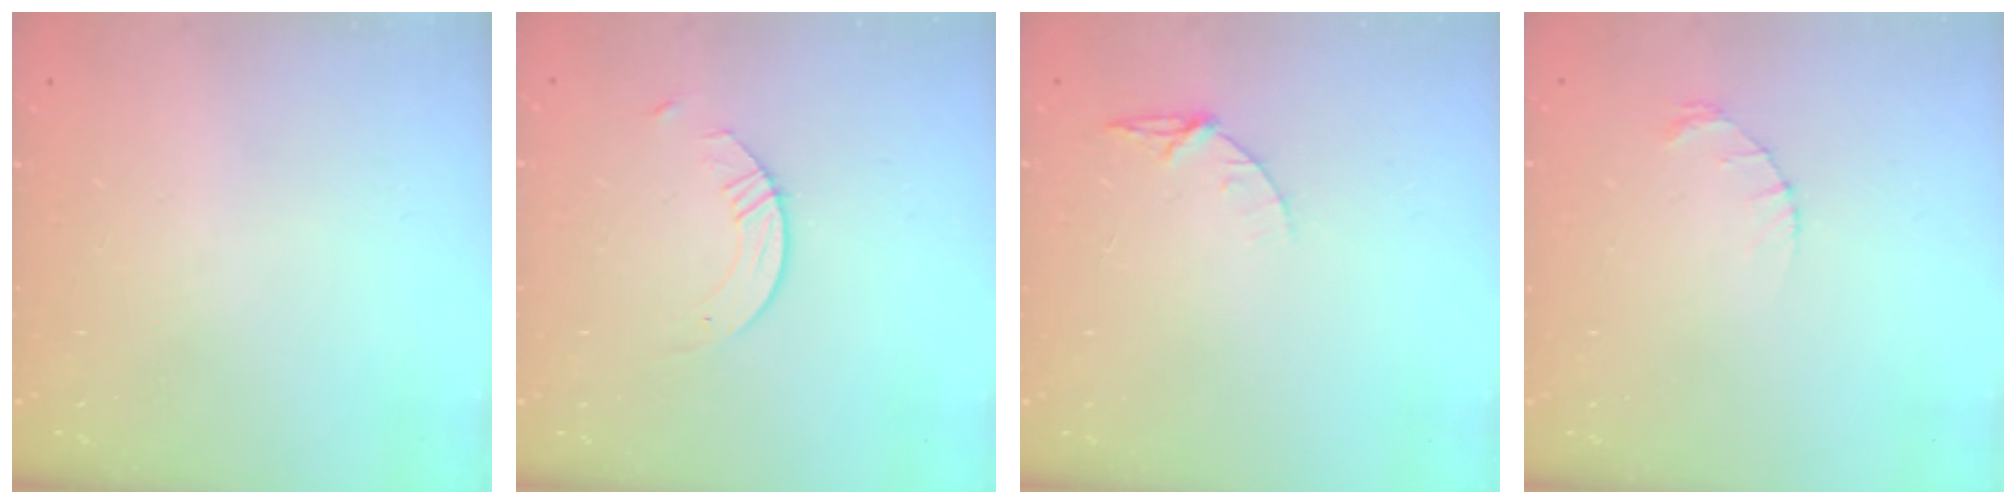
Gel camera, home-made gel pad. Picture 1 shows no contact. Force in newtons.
{"total": 4.9, "press": 4.8, "slide": 0.5}
{"total": 5.2, "press": 5.1, "slide": 0.6}
{"total": 1.2, "press": 1.1, "slide": 0.2}